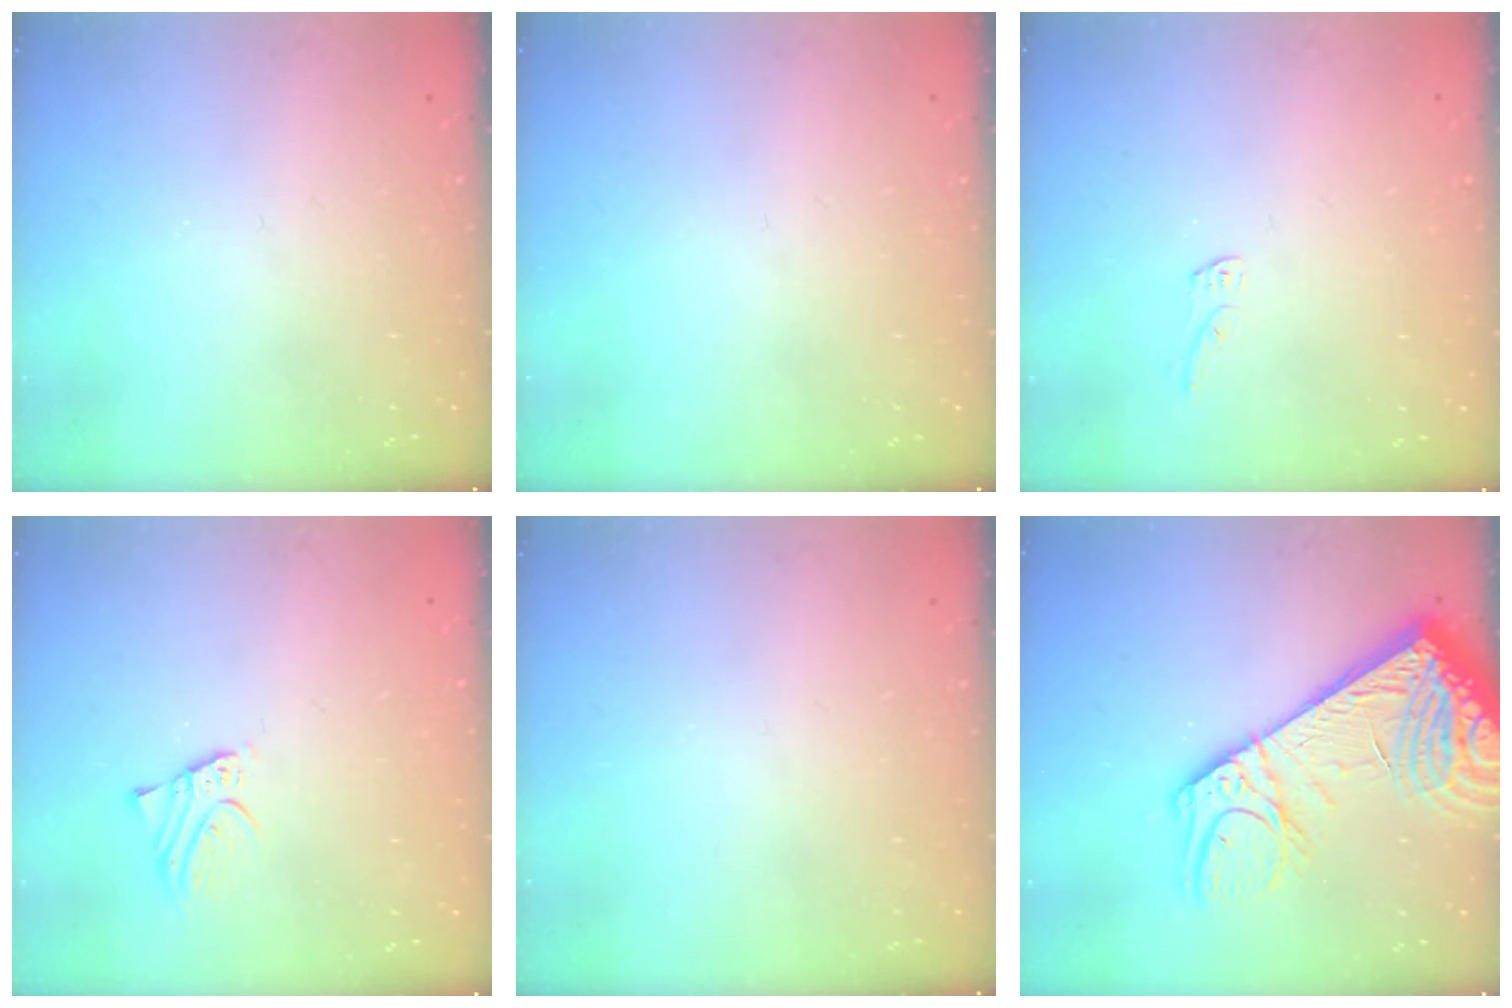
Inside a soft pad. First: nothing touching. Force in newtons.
{"total": 0.0}
{"total": 4.0, "press": 4.0, "slide": 0.3}
{"total": 2.4, "press": 2.4, "slide": 0.0}
{"total": 0.0}
{"total": 22.3, "press": 21.7, "slide": 4.9}